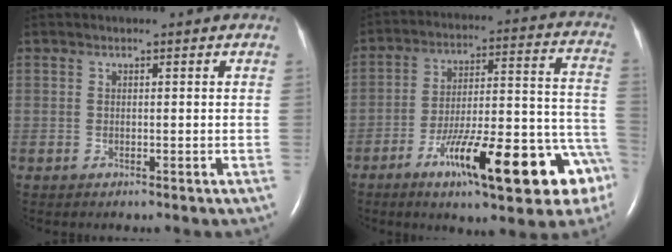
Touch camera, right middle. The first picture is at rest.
{"total": 21.1, "force": [-10.9, 4.0, 17.7], "torque": [-0.187, 0.027, -0.153]}